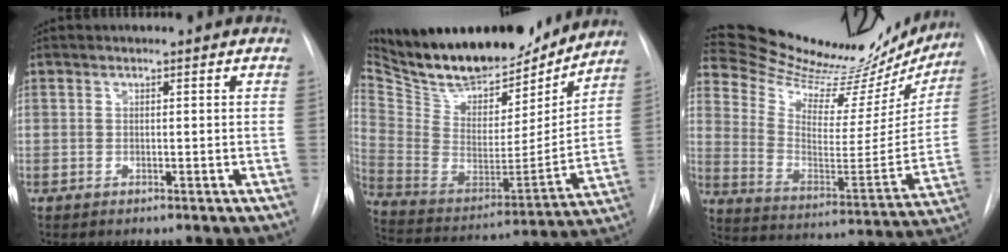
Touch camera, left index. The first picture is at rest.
{"total": 26.2, "force": [22.4, 9.1, 10.0], "torque": [-0.201, -0.022, 0.353]}
{"total": 26.6, "force": [24.4, 6.5, 8.4], "torque": [-0.124, -0.069, 0.331]}